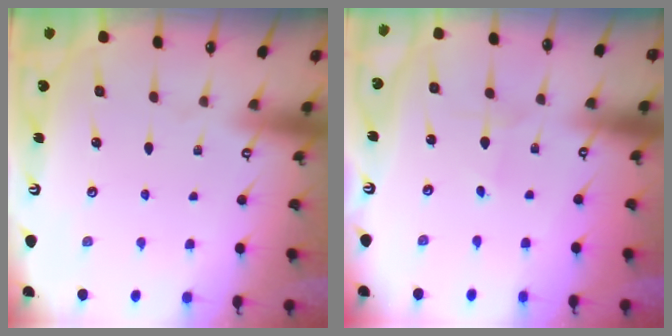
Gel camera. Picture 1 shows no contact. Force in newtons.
{"total": 0.6, "press": 0.6, "slide": 0.1}